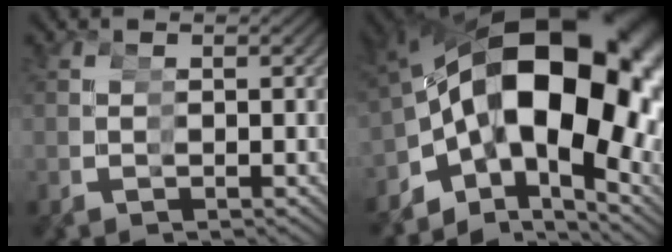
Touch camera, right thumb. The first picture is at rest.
{"total": 22.4, "force": [1.1, 14.2, 17.2], "torque": [-0.295, -0.010, 0.029]}